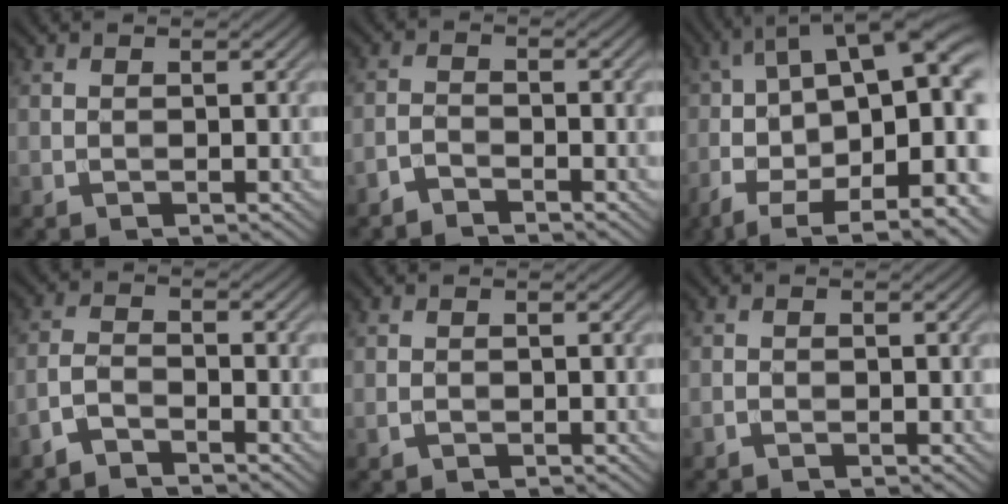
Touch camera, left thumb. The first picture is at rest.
{"total": 2.2, "force": [-2.0, 0.3, 0.7], "torque": [-0.015, 0.002, -0.049]}
{"total": 16.1, "force": [-1.2, 7.5, 14.2], "torque": [-0.242, 0.007, -0.017]}
{"total": 3.2, "force": [-2.7, 0.8, 1.6], "torque": [-0.036, 0.000, -0.068]}
{"total": 0.5, "force": [-0.3, 0.3, 0.3], "torque": [-0.007, -0.001, -0.005]}
{"total": 0.5, "force": [-0.4, 0.2, 0.2], "torque": [-0.002, 0.000, -0.009]}